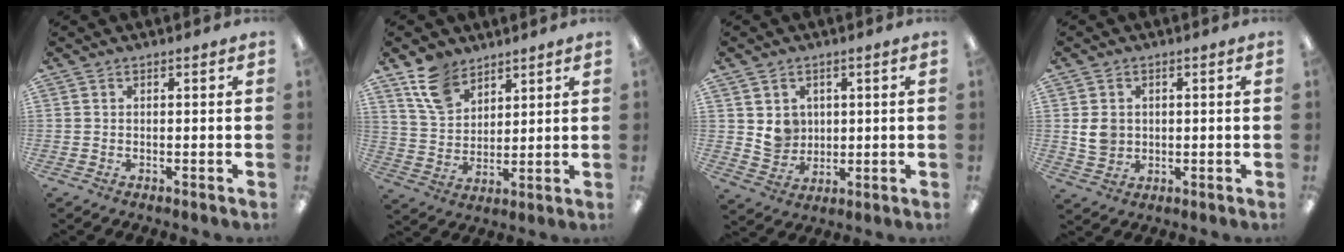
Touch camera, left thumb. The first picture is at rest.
{"total": 10.3, "force": [7.0, 6.5, 3.8], "torque": [-0.078, -0.028, 0.137]}
{"total": 6.1, "force": [2.2, 5.6, 1.1], "torque": [-0.001, -0.008, 0.041]}
{"total": 4.9, "force": [0.6, 4.2, 2.4], "torque": [-0.033, 0.003, 0.011]}